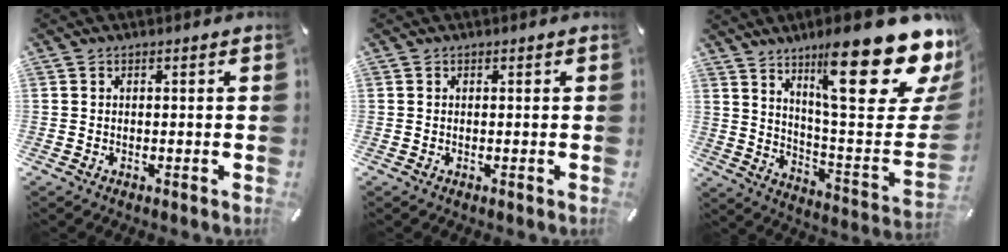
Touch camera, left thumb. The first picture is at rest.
{"total": 0.0}
{"total": 28.3, "force": [17.4, 8.1, 20.7], "torque": [-0.288, -0.123, 0.284]}